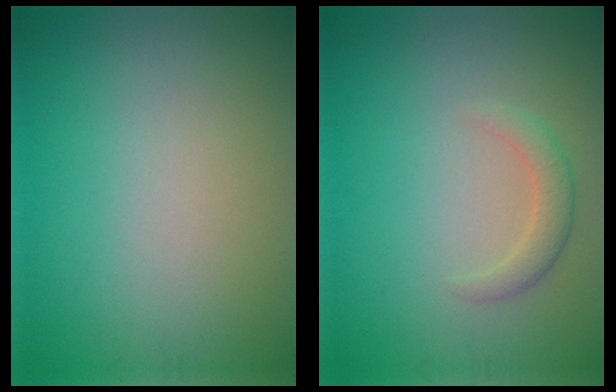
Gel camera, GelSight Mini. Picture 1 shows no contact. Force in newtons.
{"total": 1.9, "press": 1.9, "slide": 0.2}